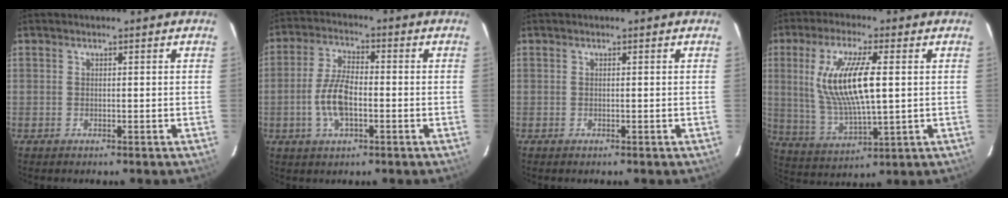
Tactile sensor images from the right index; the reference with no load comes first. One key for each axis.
{"total": 8.0, "fx": -2.1, "fy": 3.4, "fz": 6.9, "tx": -0.146, "ty": 0.004, "tz": -0.040}
{"total": 0.0}
{"total": 14.3, "fx": 2.3, "fy": 3.8, "fz": 13.6, "tx": -0.266, "ty": -0.007, "tz": 0.056}